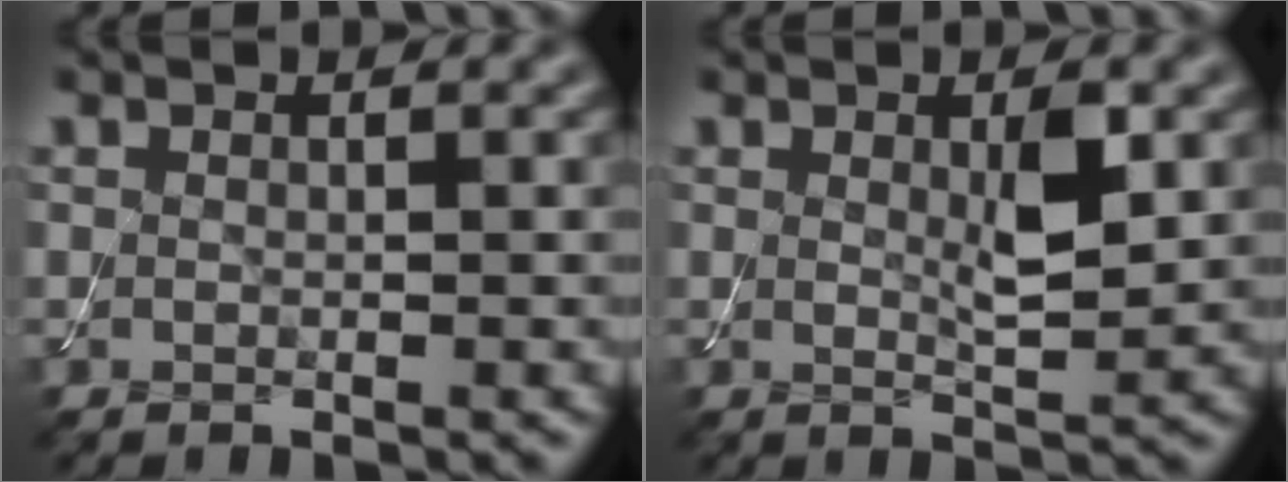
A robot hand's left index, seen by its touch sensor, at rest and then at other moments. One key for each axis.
{"total": 3.1, "fx": 0.8, "fy": 0.7, "fz": 2.9, "tx": -0.052, "ty": -0.007, "tz": 0.015}